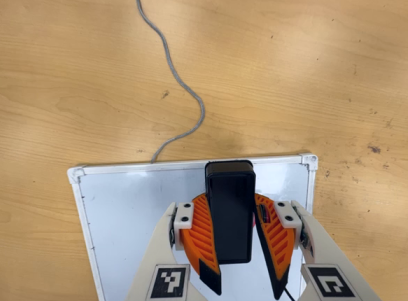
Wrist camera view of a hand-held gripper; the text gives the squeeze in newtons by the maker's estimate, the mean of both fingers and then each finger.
{"total": 10.2, "left": 9.5, "right": 10.8}